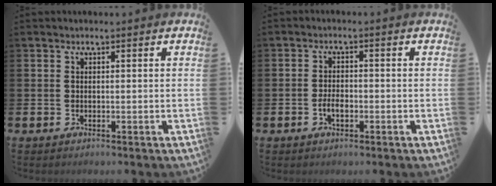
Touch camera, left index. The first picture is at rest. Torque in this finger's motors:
{"motor_torque": [0.04, 0.02, 0.01, 0.03]}